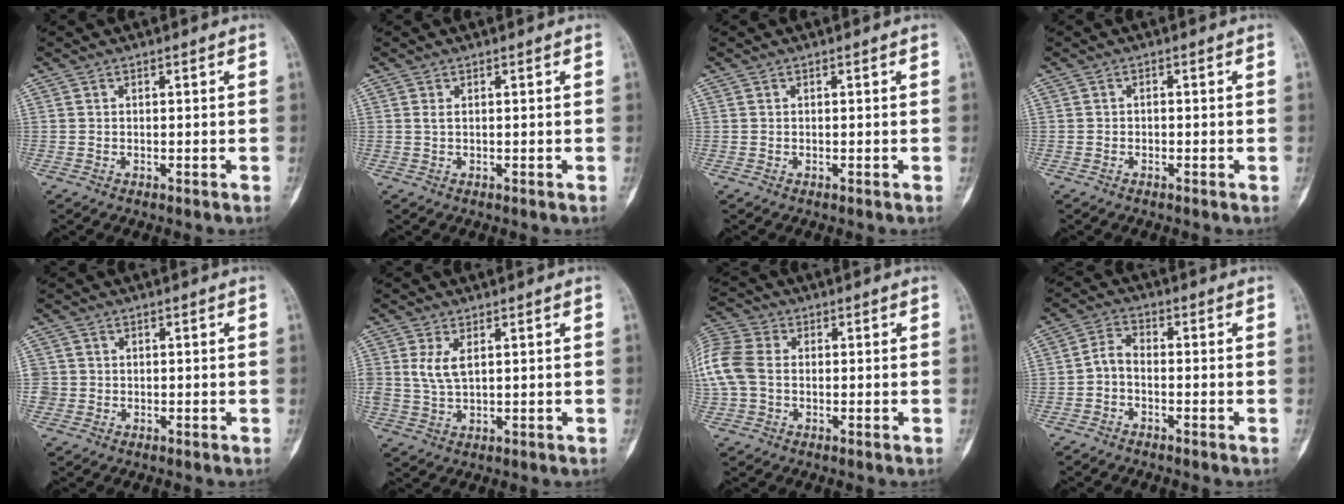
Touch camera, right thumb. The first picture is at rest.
{"total": 0.6, "force": [0.1, 0.0, 0.6], "torque": [-0.019, 0.003, 0.002]}
{"total": 0.0}
{"total": 0.5, "force": [-0.3, 0.4, 0.3], "torque": [-0.001, 0.002, -0.010]}
{"total": 1.8, "force": [-0.2, 1.7, 0.4], "torque": [0.004, 0.005, -0.004]}
{"total": 4.4, "force": [1.2, 1.9, 3.7], "torque": [-0.083, -0.002, 0.031]}
{"total": 12.5, "force": [0.2, 9.4, 8.2], "torque": [-0.219, 0.024, 0.002]}
{"total": 3.5, "force": [-1.4, 1.9, 2.6], "torque": [-0.048, 0.019, -0.037]}